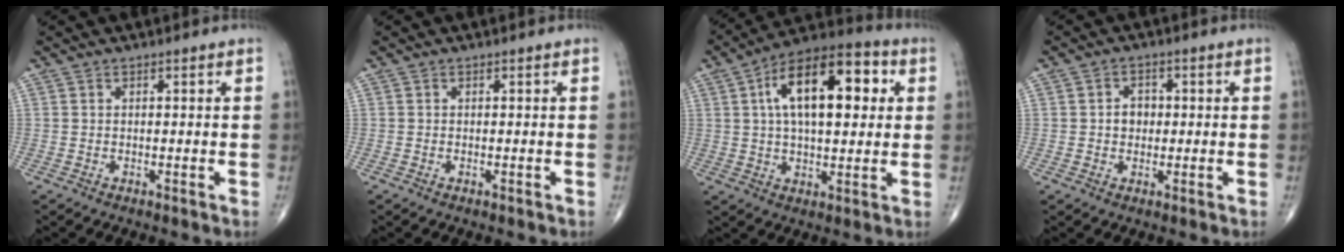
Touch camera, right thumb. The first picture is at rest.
{"total": 0.0}
{"total": 18.9, "force": [4.6, 9.0, 16.0], "torque": [-0.232, 0.021, 0.064]}
{"total": 3.3, "force": [0.0, 2.8, 1.8], "torque": [-0.012, 0.006, -0.003]}